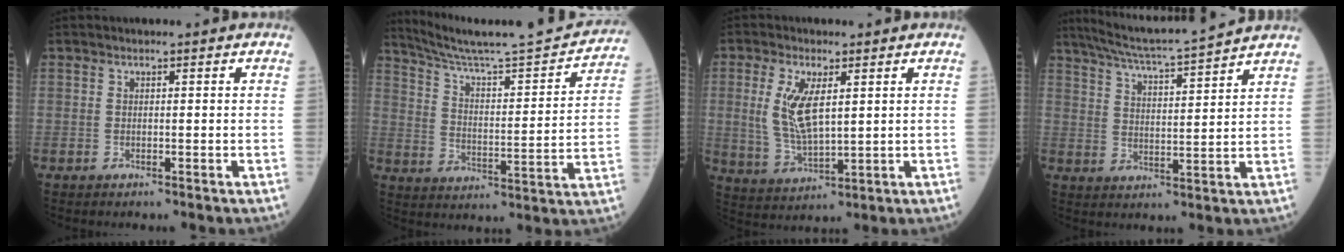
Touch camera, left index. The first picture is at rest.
{"total": 22.1, "force": [20.7, 0.6, 7.8], "torque": [-0.122, -0.043, 0.290]}
{"total": 7.7, "force": [1.9, 2.6, 7.0], "torque": [-0.157, -0.001, 0.051]}
{"total": 13.7, "force": [12.6, -1.2, 5.2], "torque": [-0.101, 0.004, 0.193]}